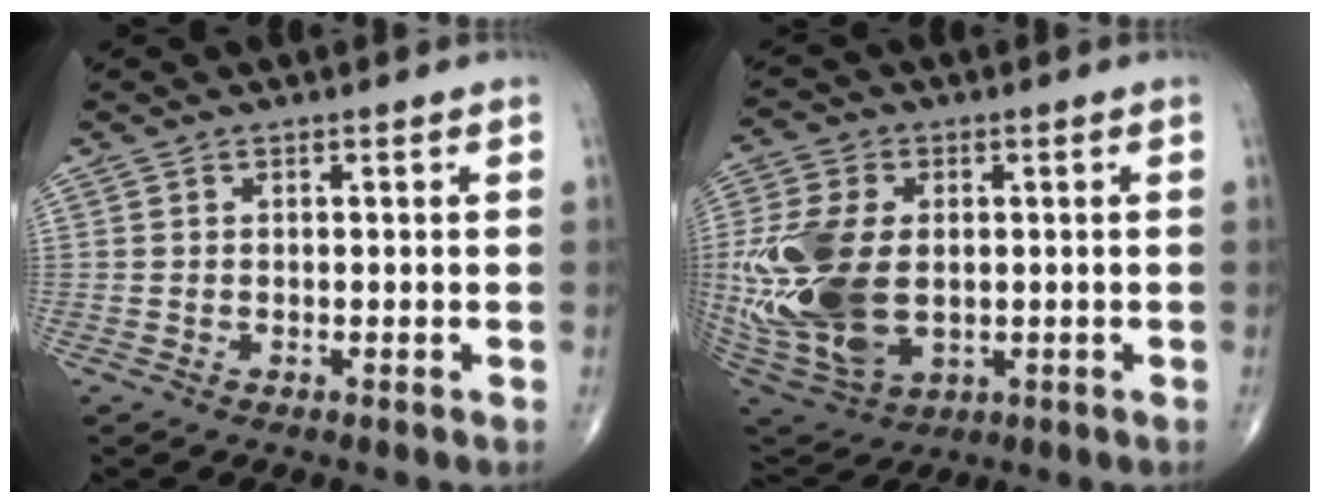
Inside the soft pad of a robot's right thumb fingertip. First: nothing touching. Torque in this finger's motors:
{"motor_torque": [2.48, 2.53, 0.76, -0.62, 0.67]}